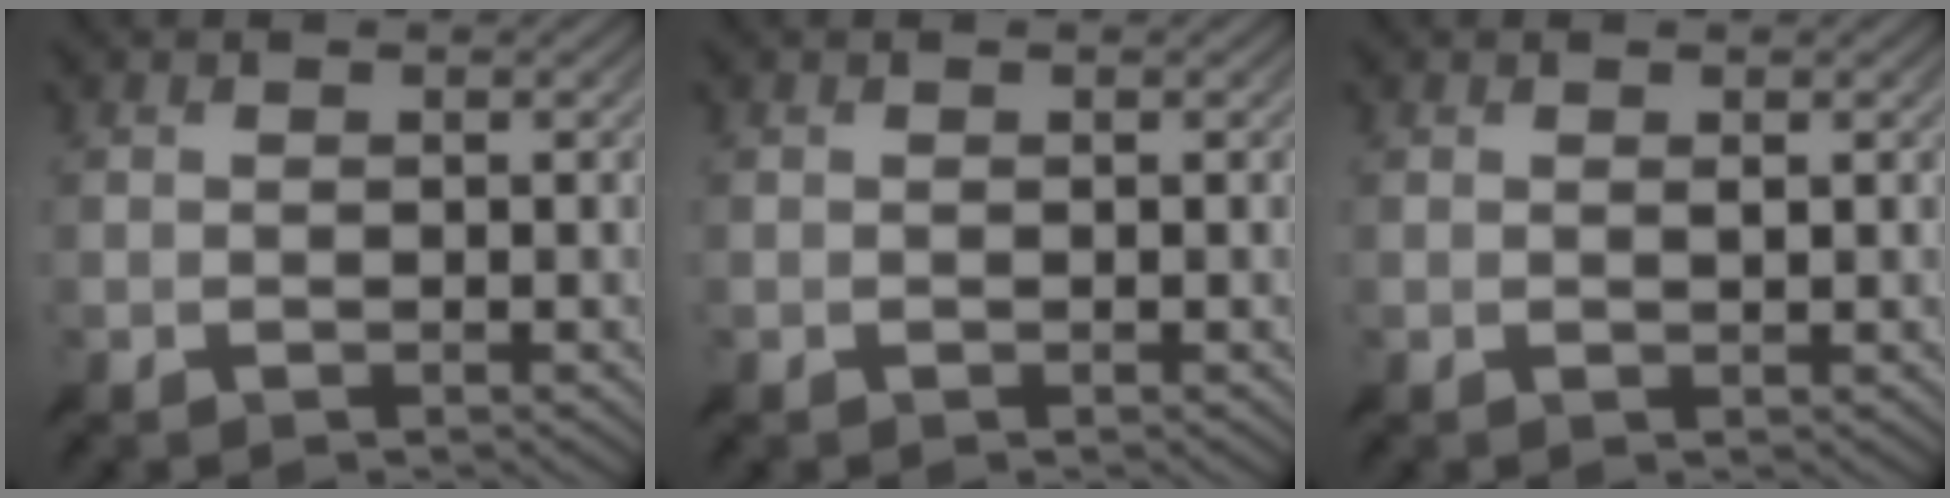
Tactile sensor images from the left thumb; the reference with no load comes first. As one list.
[{"total": 0.0}, {"total": 1.3, "force": [1.3, 0.1, 0.4], "torque": [-0.005, -0.001, 0.020]}]